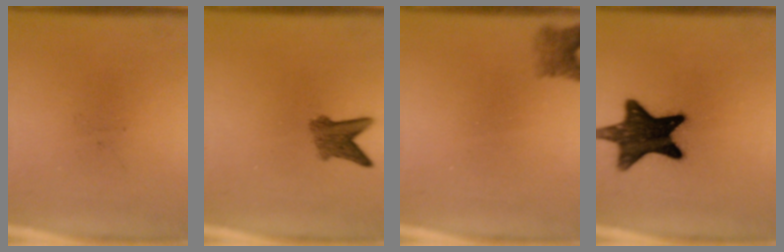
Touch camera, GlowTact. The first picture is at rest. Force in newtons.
{"total": 3.9}
{"total": 2.4}
{"total": 14.0}